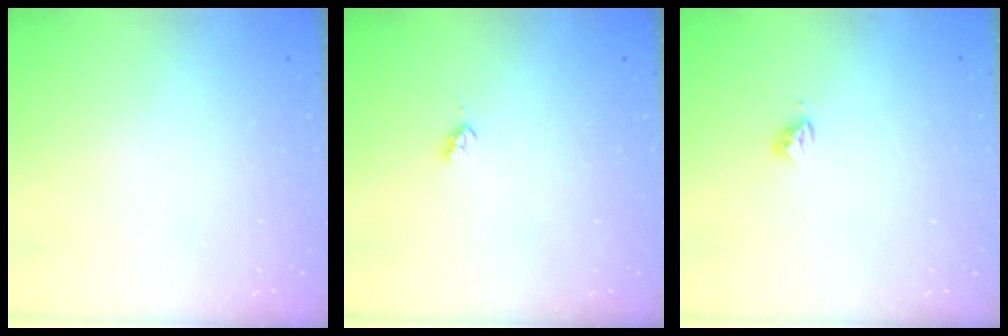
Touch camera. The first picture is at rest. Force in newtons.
{"total": 2.3, "press": 2.3, "slide": 0.4}
{"total": 3.4, "press": 3.3, "slide": 0.6}